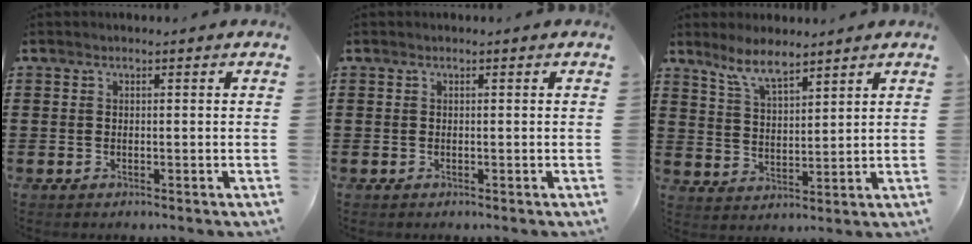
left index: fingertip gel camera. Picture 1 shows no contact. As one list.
[{"total": 0.0}, {"total": 6.1, "force": [5.2, 1.3, 3.1], "torque": [-0.075, -0.010, 0.094]}]